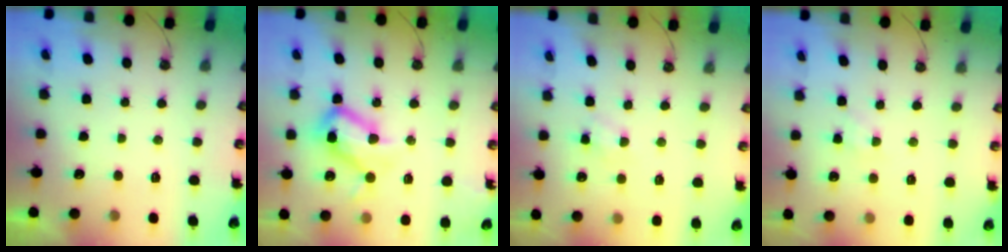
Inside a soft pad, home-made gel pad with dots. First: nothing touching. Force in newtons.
{"total": 17.4, "press": 17.3, "slide": 1.4}
{"total": 6.0, "press": 6.0, "slide": 0.7}
{"total": 2.8, "press": 2.8, "slide": 0.5}